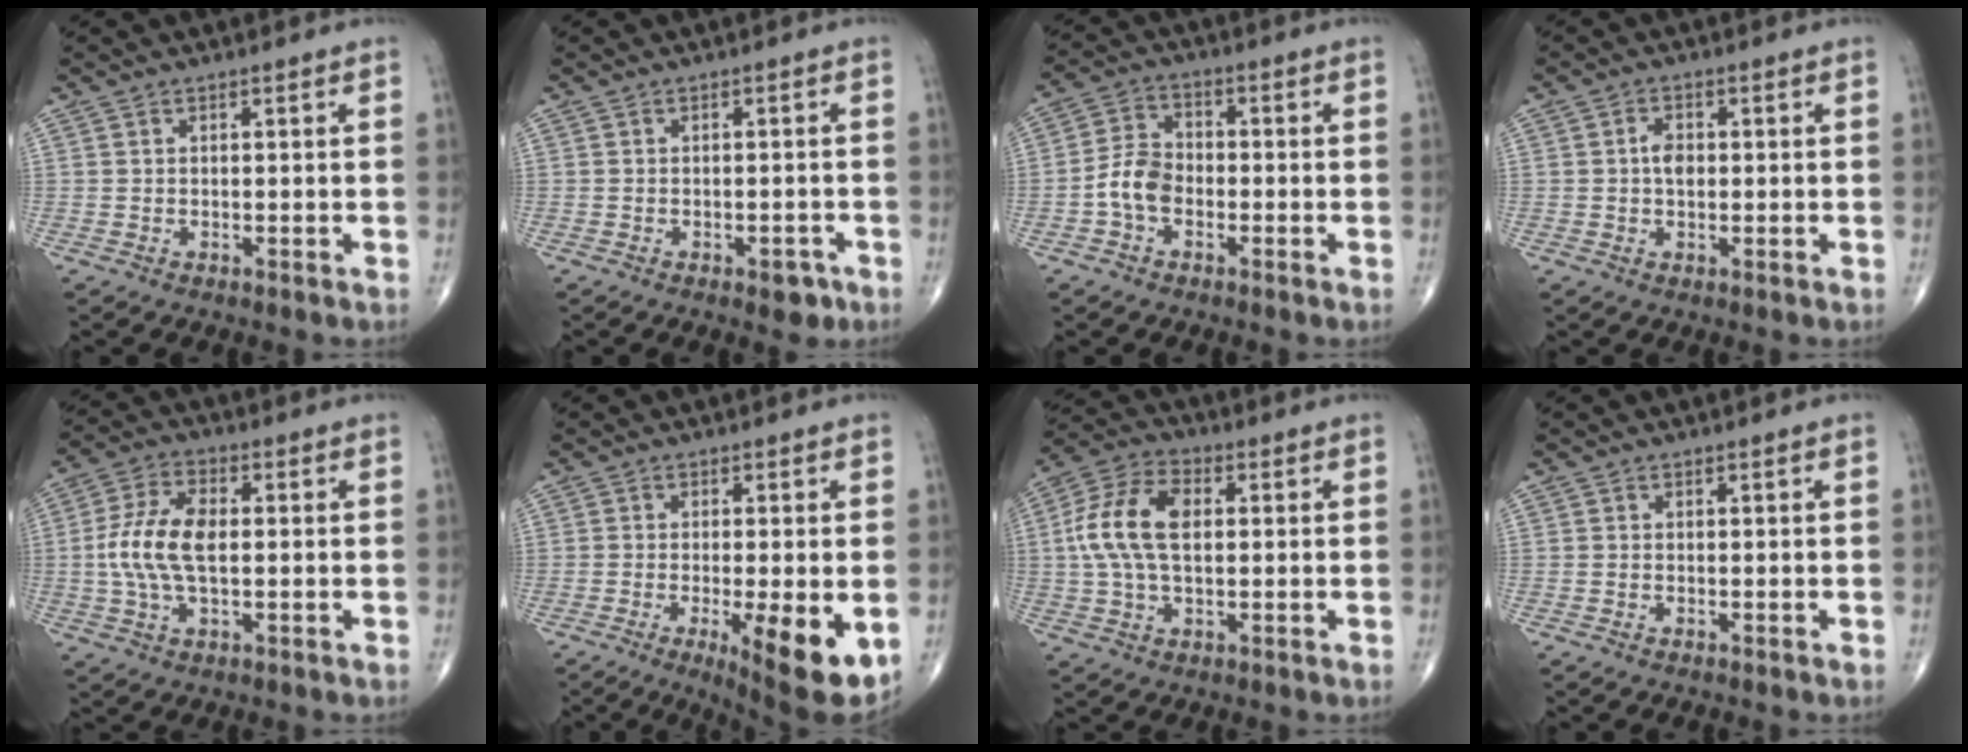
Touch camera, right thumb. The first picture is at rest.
{"total": 2.9, "force": [-1.7, 1.4, 2.0], "torque": [-0.009, 0.007, -0.018]}
{"total": 6.3, "force": [-2.1, 4.3, 4.1], "torque": [-0.071, 0.023, -0.050]}
{"total": 2.9, "force": [0.0, 1.9, 2.2], "torque": [-0.030, 0.005, -0.004]}
{"total": 10.5, "force": [0.0, 5.3, 9.0], "torque": [-0.194, 0.013, -0.002]}
{"total": 11.9, "force": [-3.4, 3.1, 11.0], "torque": [-0.149, -0.023, -0.043]}
{"total": 12.6, "force": [1.3, 7.2, 10.2], "torque": [-0.208, 0.022, 0.021]}
{"total": 0.0}